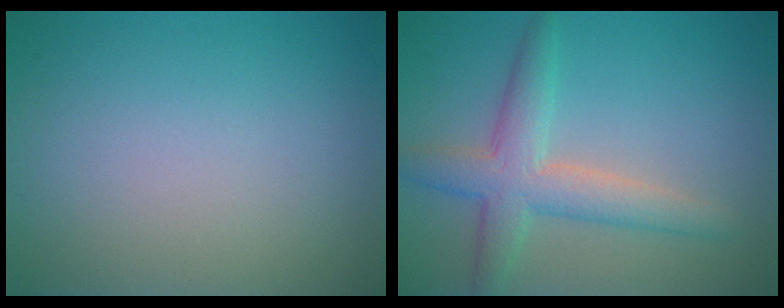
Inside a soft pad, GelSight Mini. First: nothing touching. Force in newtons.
{"total": 4.7, "press": 4.7, "slide": 0.4}